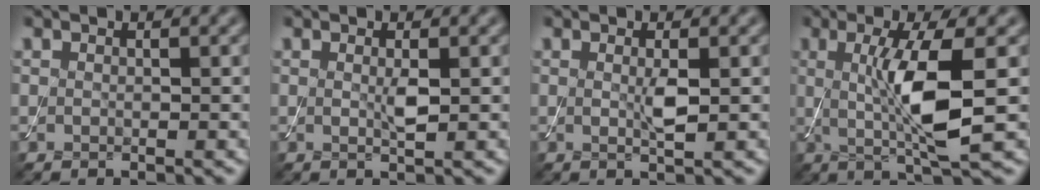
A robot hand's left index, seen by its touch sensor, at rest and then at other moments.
{"total": 1.1, "force": [0.2, 0.1, 1.1], "torque": [-0.022, -0.001, 0.002]}
{"total": 1.5, "force": [0.2, 0.2, 1.5], "torque": [-0.029, -0.001, 0.002]}
{"total": 6.5, "force": [0.3, 1.1, 6.4], "torque": [-0.123, -0.006, 0.011]}